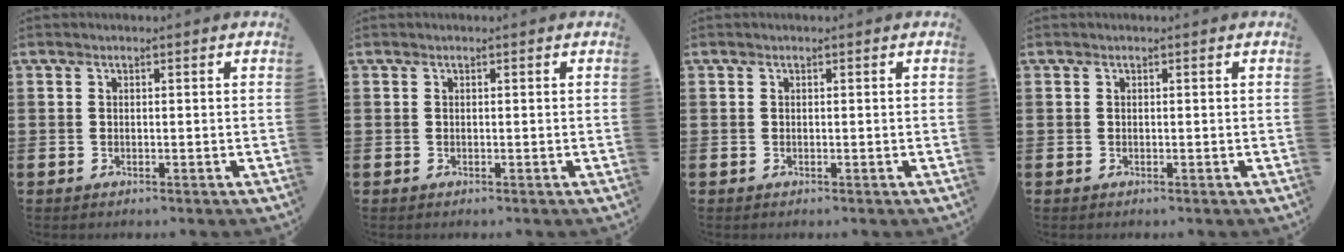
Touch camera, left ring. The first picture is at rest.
{"total": 0.0}
{"total": 0.0}
{"total": 0.0}